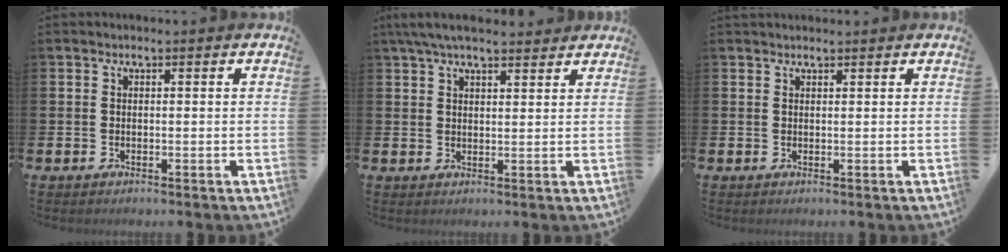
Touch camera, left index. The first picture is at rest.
{"total": 5.2, "force": [4.7, 1.3, 2.0], "torque": [-0.046, -0.011, 0.086]}
{"total": 0.9, "force": [0.9, 0.2, 0.1], "torque": [0.009, -0.001, 0.014]}